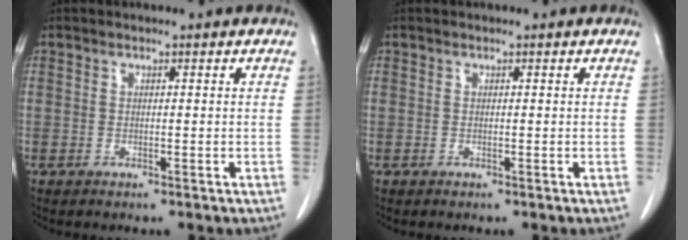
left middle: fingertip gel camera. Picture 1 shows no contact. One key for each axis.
{"total": 0.0}